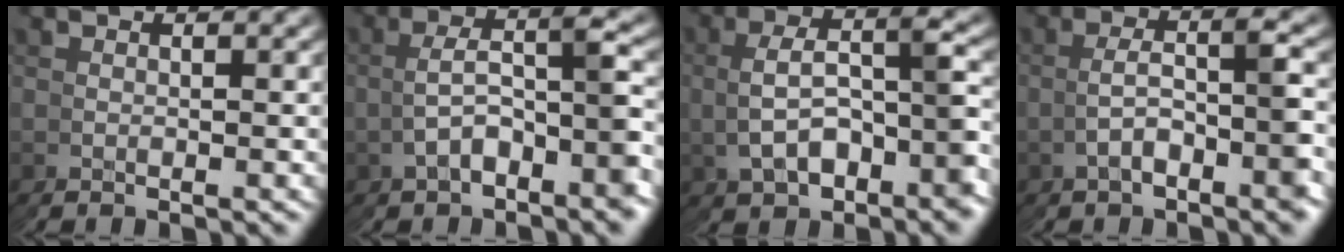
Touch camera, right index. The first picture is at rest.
{"total": 5.1, "force": [-1.5, 2.9, 3.9], "torque": [-0.072, 0.011, -0.025]}
{"total": 5.8, "force": [-0.7, 3.6, 4.4], "torque": [-0.085, -0.008, -0.004]}
{"total": 3.5, "force": [-1.1, 1.4, 3.0], "torque": [-0.054, 0.006, -0.016]}